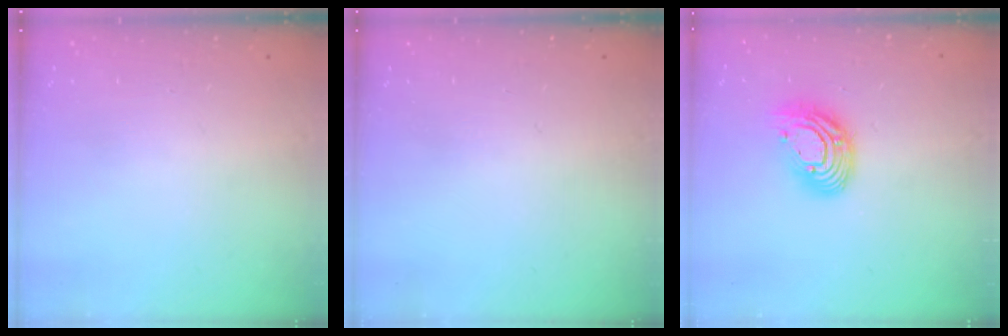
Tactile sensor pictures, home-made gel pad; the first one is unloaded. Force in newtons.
{"total": 0.0}
{"total": 13.9, "press": 13.9, "slide": 1.2}